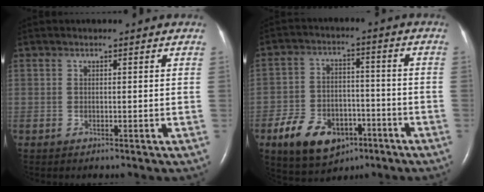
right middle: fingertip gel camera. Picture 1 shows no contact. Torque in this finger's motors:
{"motor_torque": [1.20, -0.94, 0.19, 0.05]}